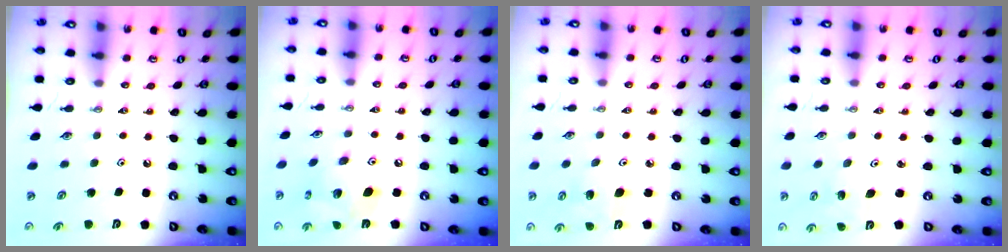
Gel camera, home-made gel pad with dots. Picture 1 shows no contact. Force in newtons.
{"total": 12.3, "press": 12.3, "slide": 1.2}
{"total": 6.1, "press": 6.0, "slide": 1.0}
{"total": 1.9, "press": 1.9, "slide": 0.2}